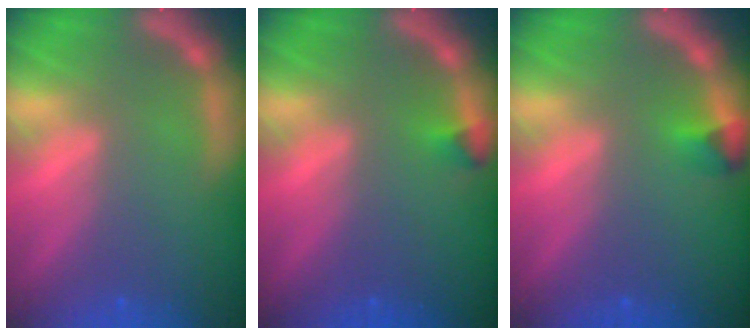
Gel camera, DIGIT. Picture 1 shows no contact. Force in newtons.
{"total": 0.9}
{"total": 1.4}